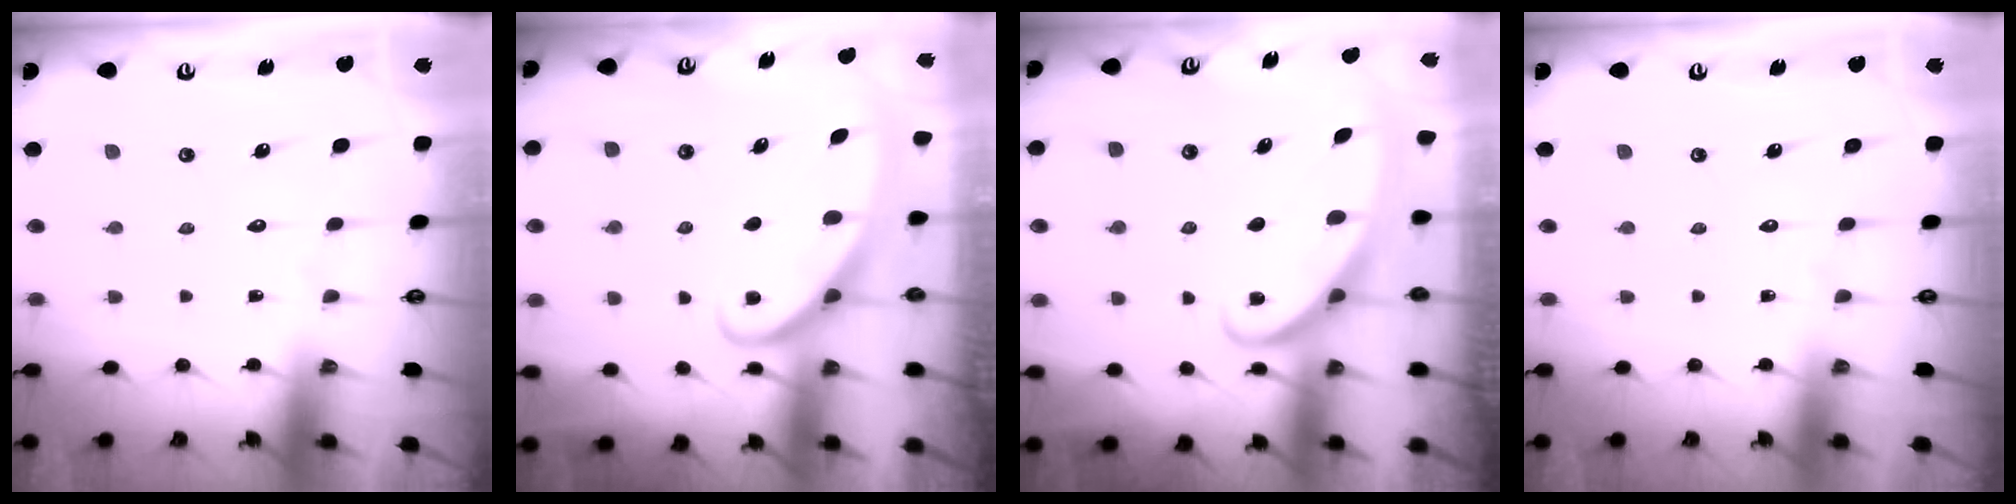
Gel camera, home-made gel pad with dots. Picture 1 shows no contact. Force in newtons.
{"total": 2.8, "press": 2.8, "slide": 0.3}
{"total": 2.6, "press": 2.6, "slide": 0.4}
{"total": 0.0}